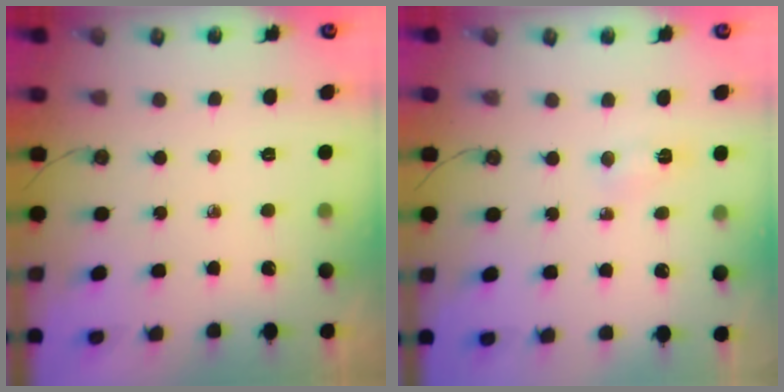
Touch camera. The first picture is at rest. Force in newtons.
{"total": 2.7, "press": 2.6, "slide": 0.3}